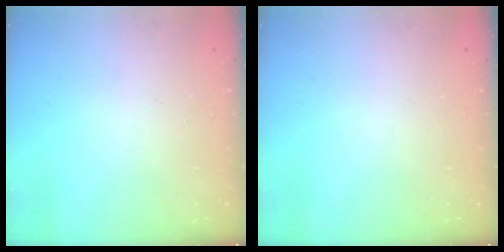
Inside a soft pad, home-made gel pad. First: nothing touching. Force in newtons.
{"total": 0.0}